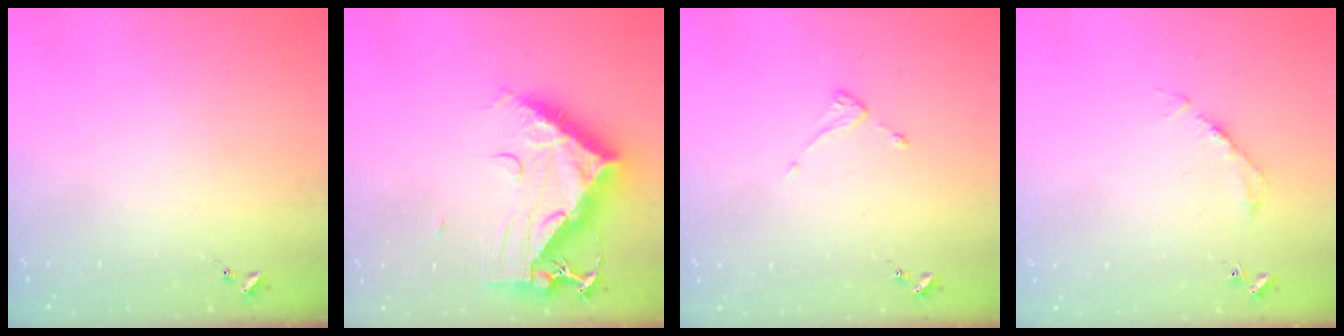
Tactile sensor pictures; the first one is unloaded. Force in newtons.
{"total": 15.7, "press": 15.6, "slide": 1.5}
{"total": 4.1, "press": 4.0, "slide": 0.4}
{"total": 4.1, "press": 4.1, "slide": 0.3}